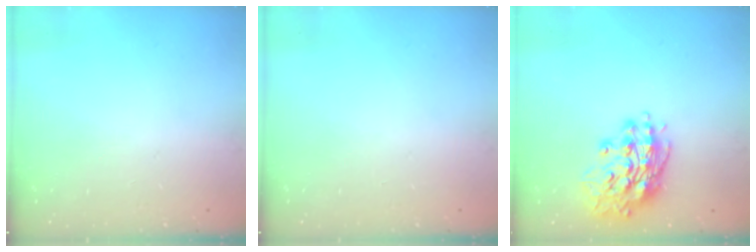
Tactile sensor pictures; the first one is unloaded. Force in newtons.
{"total": 0.0}
{"total": 15.4, "press": 15.2, "slide": 2.6}